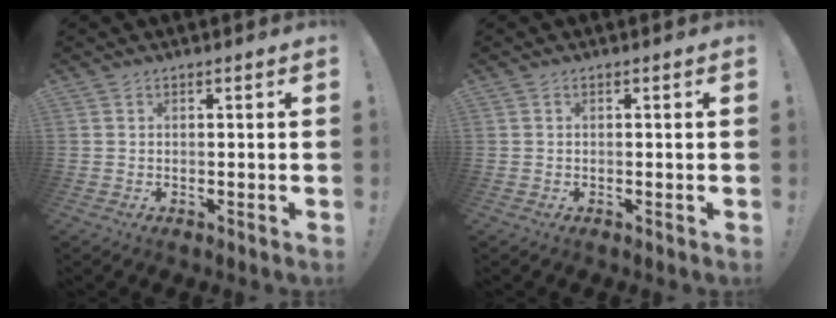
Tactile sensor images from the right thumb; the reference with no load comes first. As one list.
[{"total": 0.0}]